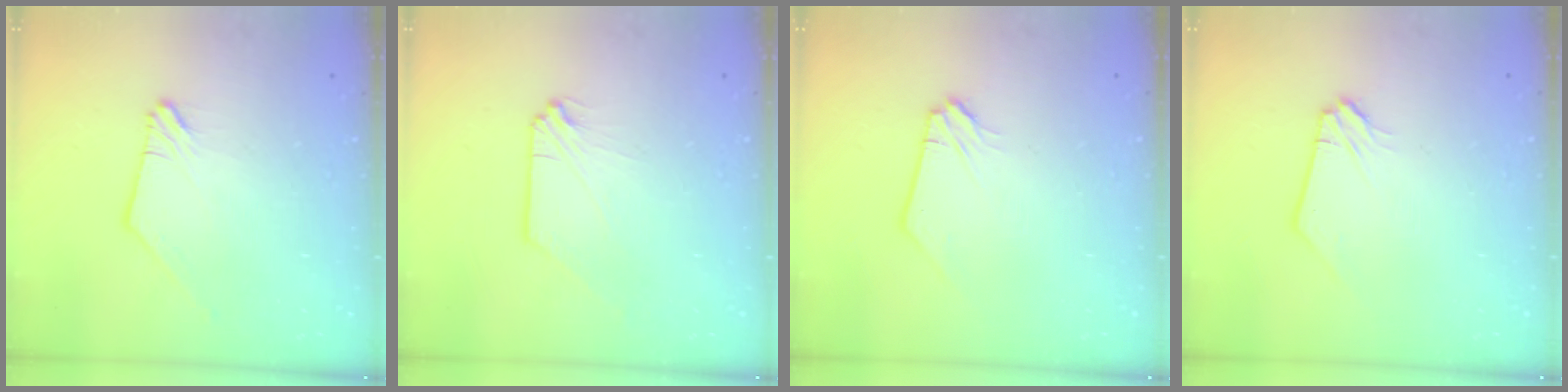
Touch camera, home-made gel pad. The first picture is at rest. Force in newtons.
{"total": 0.0}
{"total": 0.0}
{"total": 0.0}